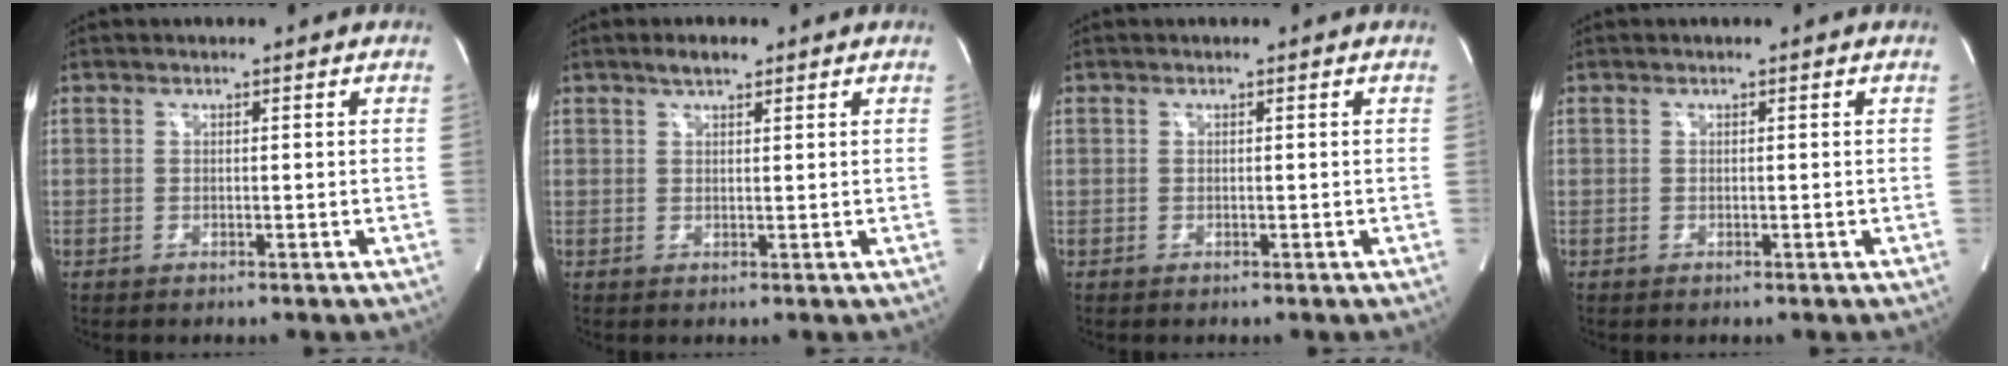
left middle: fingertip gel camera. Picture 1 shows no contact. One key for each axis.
{"total": 2.5, "fx": 1.8, "fy": 0.8, "fz": 1.5, "tx": -0.031, "ty": 0.008, "tz": 0.032}
{"total": 0.0}
{"total": 0.0}